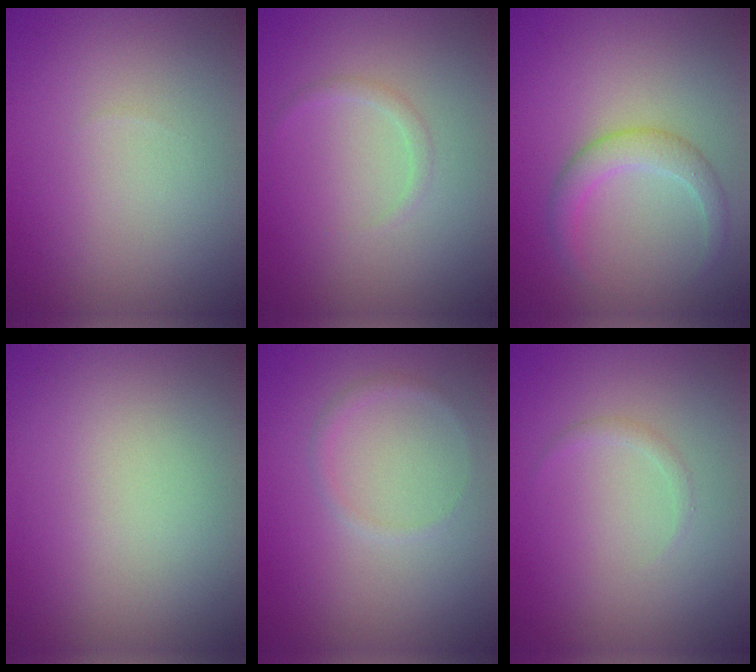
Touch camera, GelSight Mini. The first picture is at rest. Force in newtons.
{"total": 0.8, "press": 0.8, "slide": 0.0}
{"total": 2.5, "press": 2.5, "slide": 0.2}
{"total": 0.0}
{"total": 0.9, "press": 0.9, "slide": 0.1}
{"total": 0.6, "press": 0.6, "slide": 0.0}